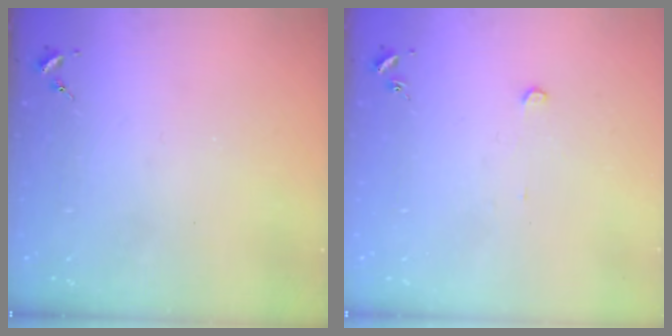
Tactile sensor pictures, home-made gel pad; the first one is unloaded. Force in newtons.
{"total": 2.4, "press": 2.4, "slide": 0.2}